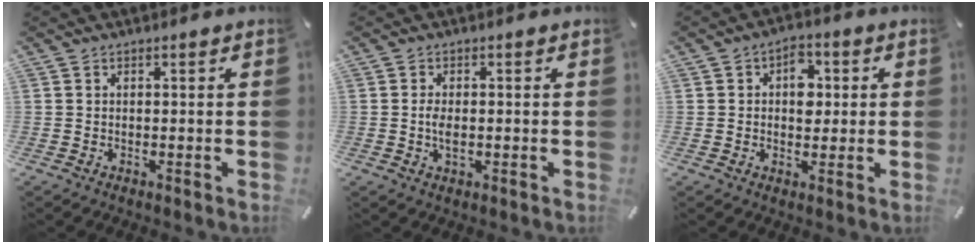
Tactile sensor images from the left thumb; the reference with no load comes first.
{"total": 3.0, "force": [-0.3, 1.6, 2.6], "torque": [-0.064, -0.004, -0.010]}
{"total": 6.1, "force": [0.8, 4.3, 4.3], "torque": [-0.046, -0.003, 0.005]}